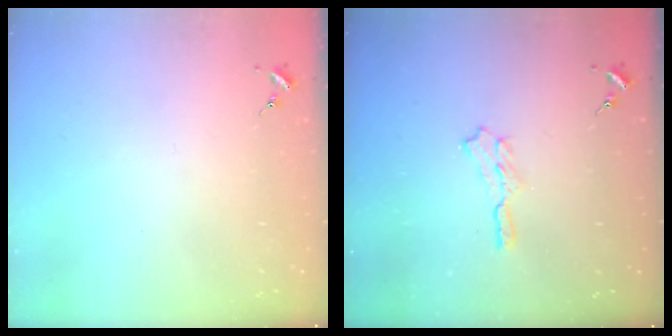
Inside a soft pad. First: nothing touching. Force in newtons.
{"total": 5.5, "press": 5.5, "slide": 0.6}